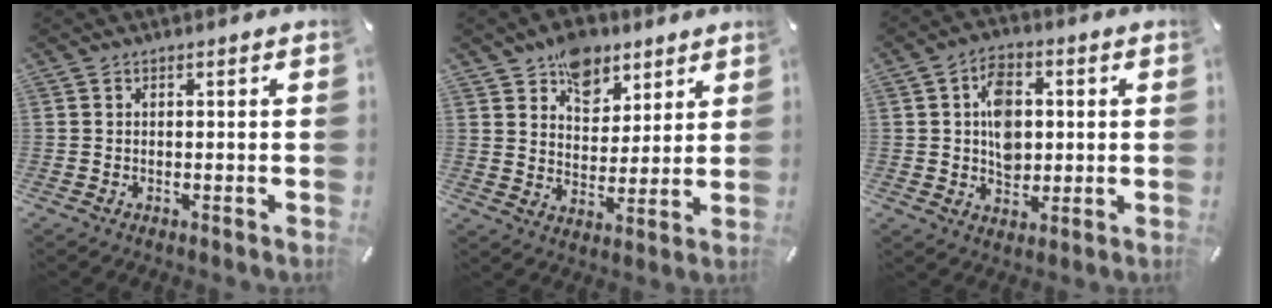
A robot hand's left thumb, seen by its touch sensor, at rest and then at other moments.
{"total": 10.1, "force": [6.8, 7.1, 2.6], "torque": [-0.028, -0.044, 0.123]}
{"total": 9.0, "force": [1.1, 6.9, 5.7], "torque": [-0.075, 0.004, 0.019]}